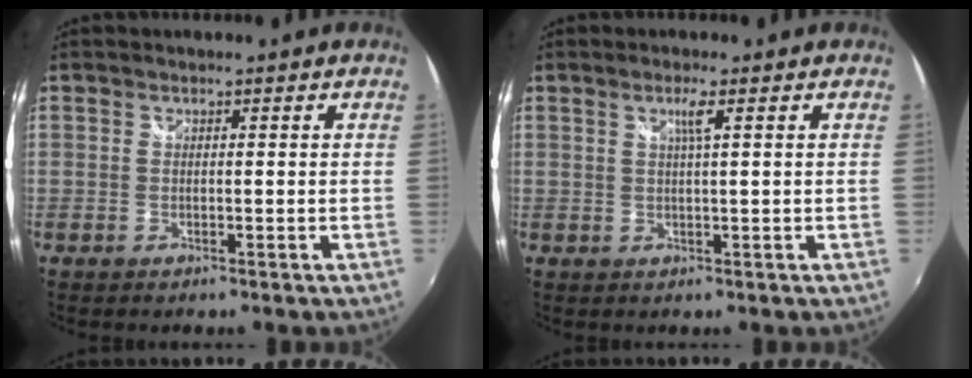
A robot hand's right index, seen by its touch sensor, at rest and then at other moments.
{"total": 2.1, "force": [0.9, -0.4, 1.9], "torque": [-0.036, -0.002, 0.016]}